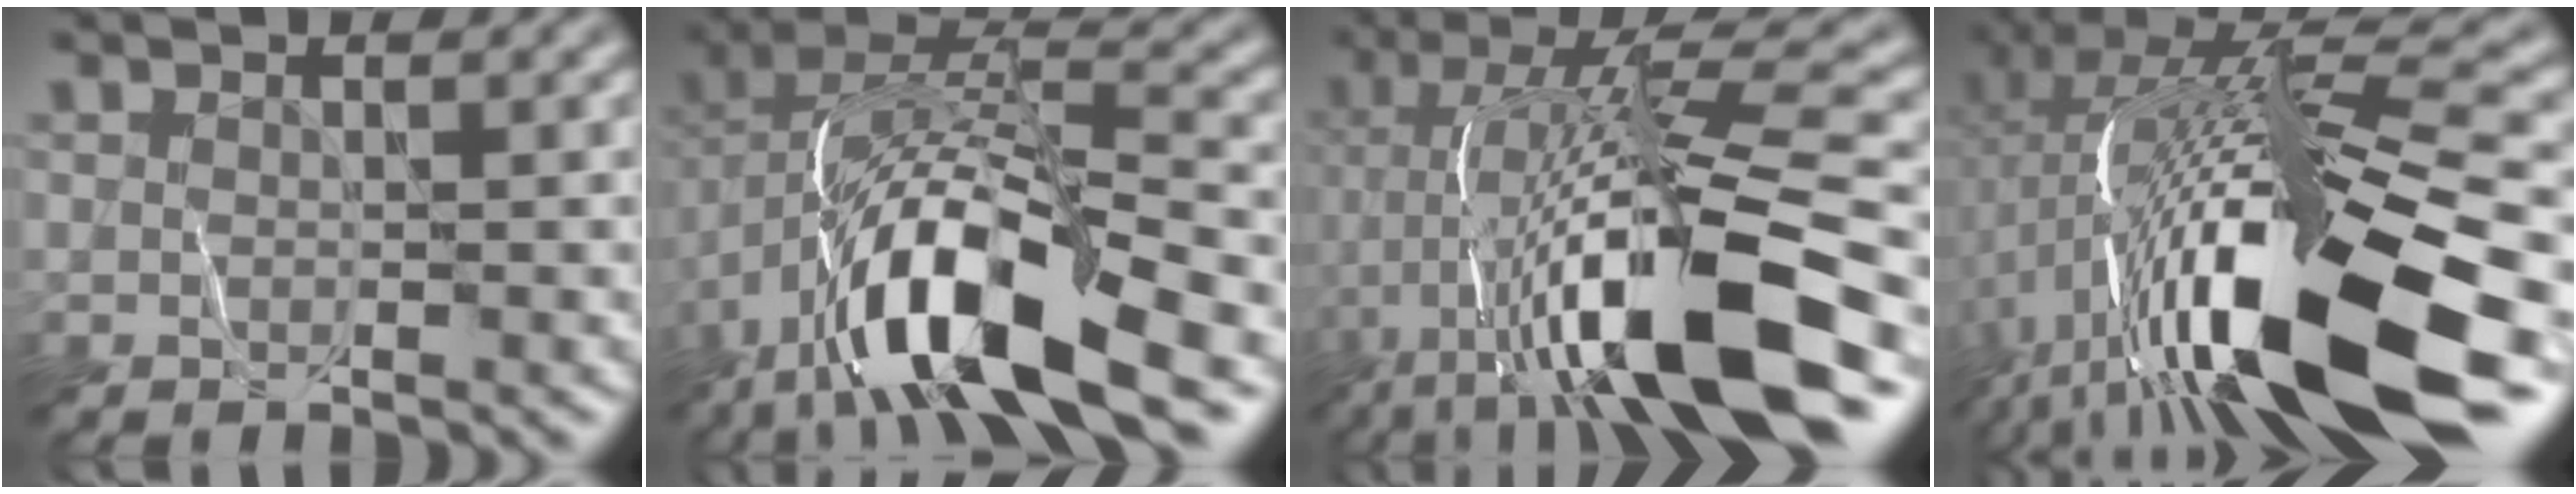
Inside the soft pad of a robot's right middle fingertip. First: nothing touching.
{"total": 14.0, "force": [-5.9, 5.2, 11.6], "torque": [-0.220, 0.001, -0.104]}
{"total": 14.5, "force": [-4.9, 3.3, 13.2], "torque": [-0.217, 0.019, -0.076]}
{"total": 18.4, "force": [-3.5, 5.5, 17.3], "torque": [-0.301, 0.019, -0.065]}